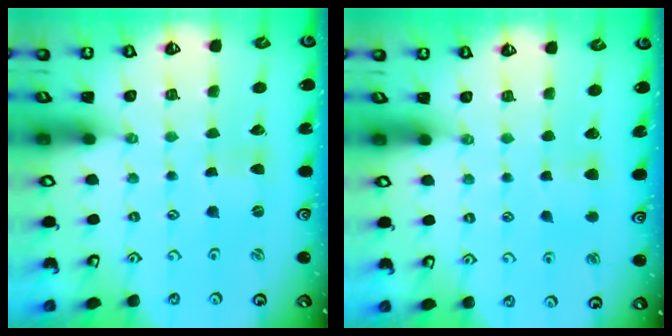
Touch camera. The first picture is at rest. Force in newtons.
{"total": 4.0, "press": 3.9, "slide": 0.5}